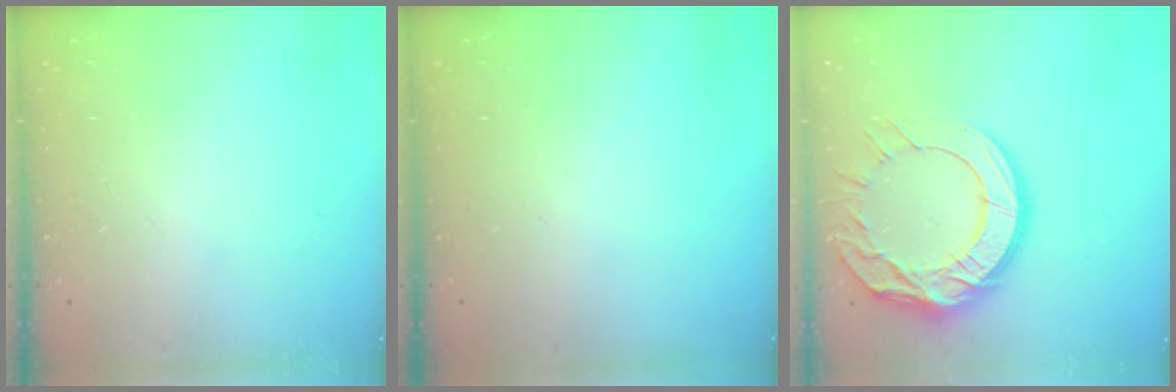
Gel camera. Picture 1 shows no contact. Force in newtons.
{"total": 0.0}
{"total": 17.2, "press": 17.1, "slide": 1.4}